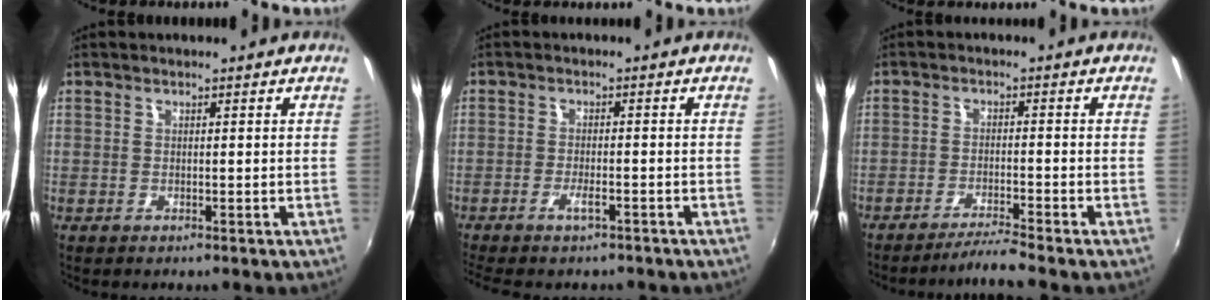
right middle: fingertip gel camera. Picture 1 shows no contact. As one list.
[{"total": 4.5, "force": [-3.5, 0.9, 2.7], "torque": [-0.066, -0.007, -0.061]}, {"total": 4.4, "force": [-4.0, -1.2, 1.2], "torque": [-0.045, 0.000, -0.073]}]